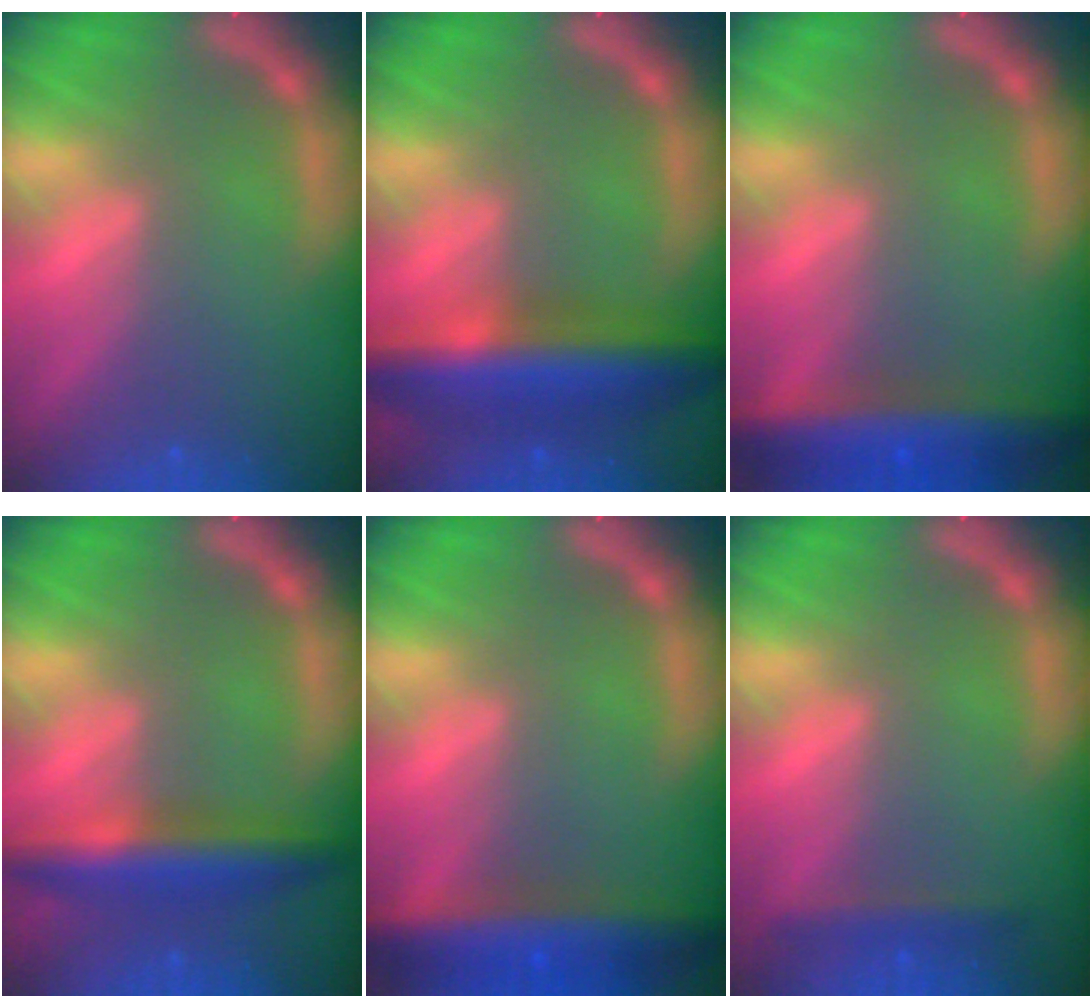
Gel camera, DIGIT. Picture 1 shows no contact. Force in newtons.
{"total": 8.5}
{"total": 7.4}
{"total": 5.5}
{"total": 7.4}
{"total": 1.9}